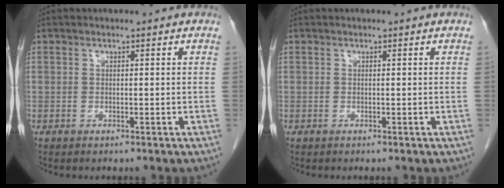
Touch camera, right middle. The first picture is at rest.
{"total": 0.0}